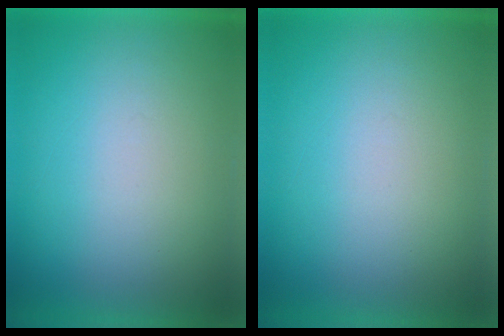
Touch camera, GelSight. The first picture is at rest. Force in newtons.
{"total": 0.0}